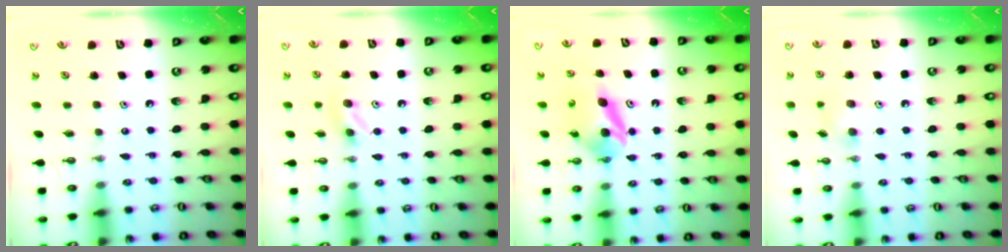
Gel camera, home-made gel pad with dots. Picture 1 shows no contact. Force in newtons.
{"total": 5.0, "press": 4.1, "slide": 2.8}
{"total": 5.6, "press": 5.5, "slide": 1.1}
{"total": 7.1, "press": 6.9, "slide": 1.7}